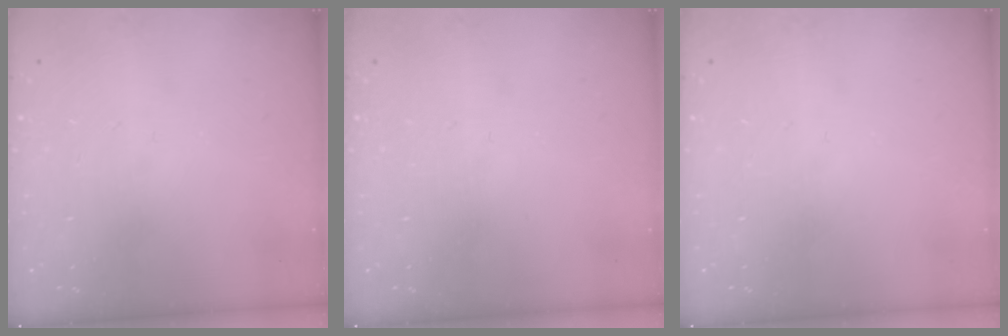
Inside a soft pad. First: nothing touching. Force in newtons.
{"total": 0.0}
{"total": 0.0}